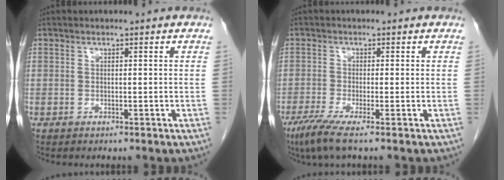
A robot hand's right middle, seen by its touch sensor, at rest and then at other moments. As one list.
[{"total": 4.6, "force": [-2.9, 0.0, 3.5], "torque": [-0.072, -0.016, -0.060]}]